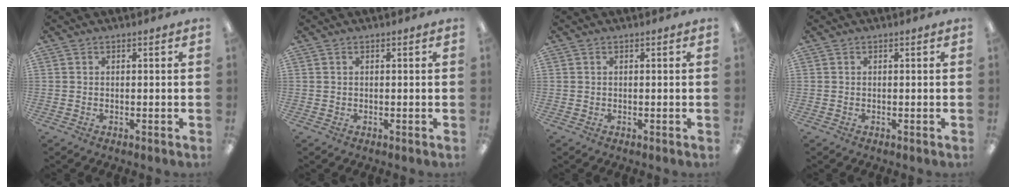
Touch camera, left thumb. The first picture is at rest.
{"total": 0.0}
{"total": 0.0}
{"total": 0.0}